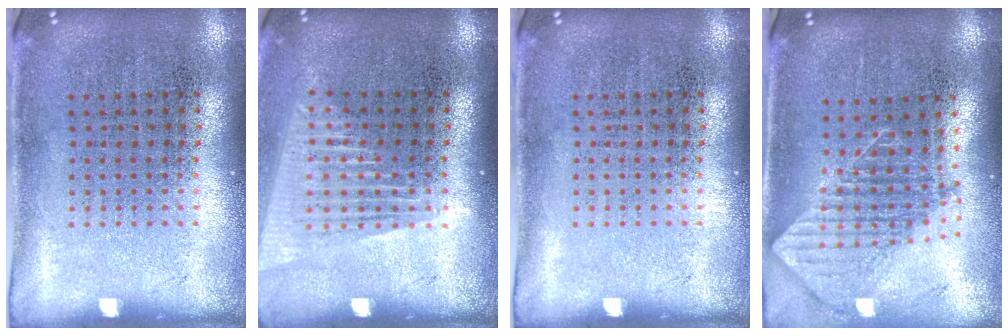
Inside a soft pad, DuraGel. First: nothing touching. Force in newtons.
{"total": 1.6, "press": 1.4, "slide": 0.7}
{"total": 0.0}
{"total": 1.9, "press": 1.4, "slide": 1.2}